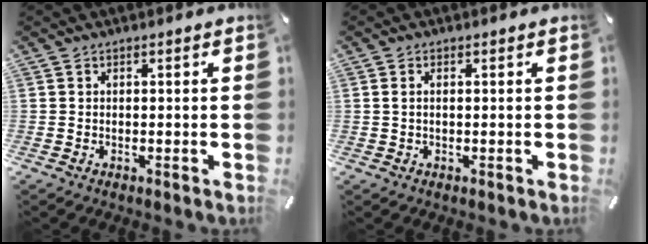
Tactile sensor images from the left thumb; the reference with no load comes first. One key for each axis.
{"total": 1.4, "fx": 0.1, "fy": 0.5, "fz": 1.2, "tx": -0.025, "ty": 0.002, "tz": 0.001}